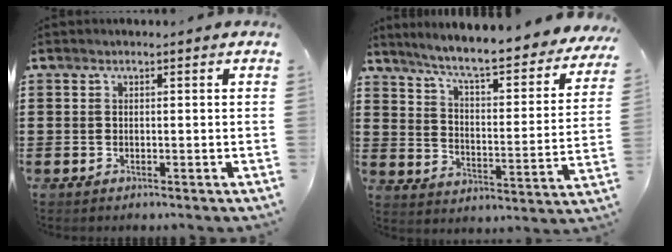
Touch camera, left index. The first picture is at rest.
{"total": 6.7, "force": [5.8, -0.1, 3.3], "torque": [-0.087, -0.045, 0.092]}